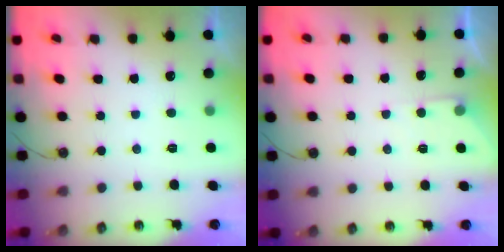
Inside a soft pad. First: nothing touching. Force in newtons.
{"total": 3.1, "press": 3.1, "slide": 0.5}